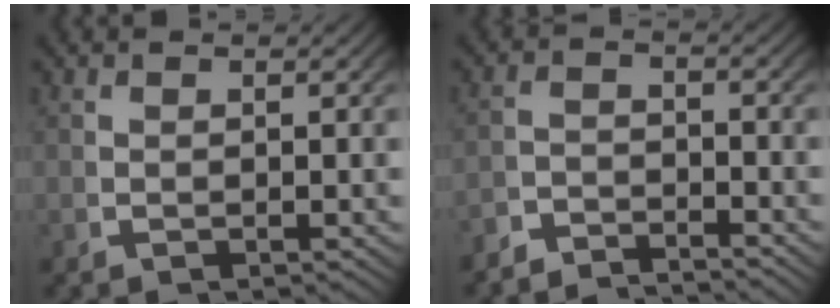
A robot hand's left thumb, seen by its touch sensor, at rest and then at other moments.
{"total": 3.6, "force": [-3.5, 0.3, 0.0], "torque": [0.013, -0.008, -0.069]}